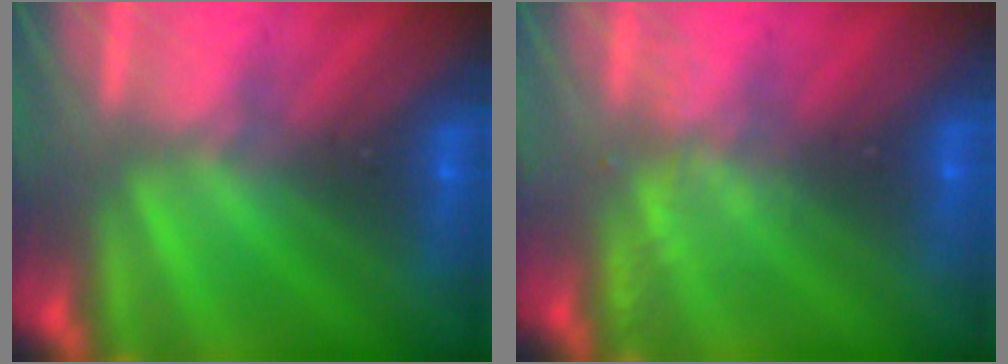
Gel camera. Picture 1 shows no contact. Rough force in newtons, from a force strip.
{"total": 2.2}